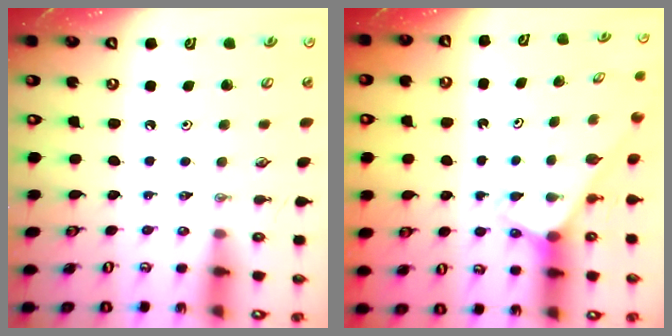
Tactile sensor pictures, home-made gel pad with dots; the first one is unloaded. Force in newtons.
{"total": 2.6, "press": 2.6, "slide": 0.2}